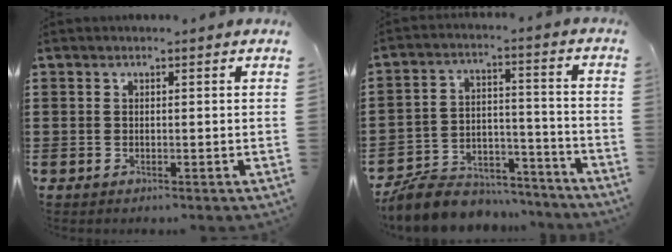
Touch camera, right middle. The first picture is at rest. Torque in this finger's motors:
{"motor_torque": [0.52, -0.19, 0.21, 0.12]}